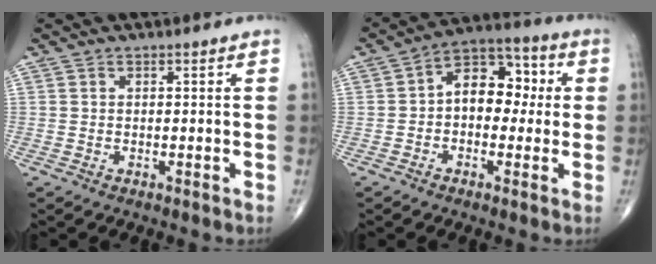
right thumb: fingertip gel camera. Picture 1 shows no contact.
{"total": 11.3, "force": [0.6, 7.6, 8.4], "torque": [-0.086, 0.036, -0.004]}